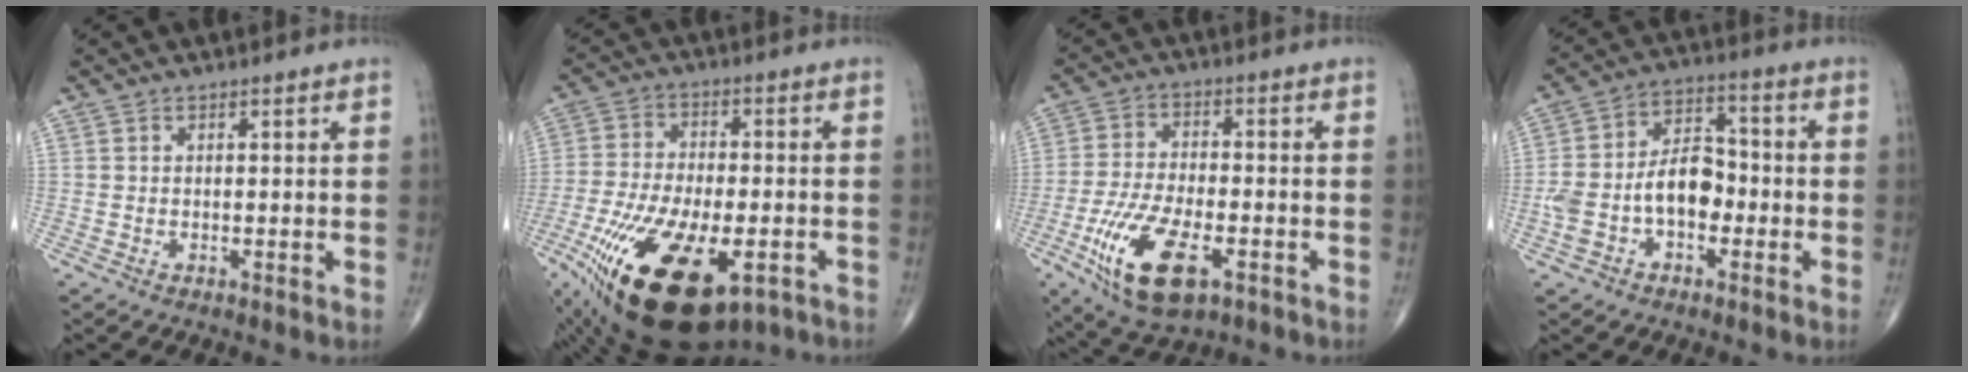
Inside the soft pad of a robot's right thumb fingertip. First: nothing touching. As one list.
[{"total": 23.0, "force": [-10.3, 10.3, 17.8], "torque": [-0.350, -0.003, -0.161]}, {"total": 15.0, "force": [-6.2, 6.6, 12.0], "torque": [-0.235, 0.006, -0.105]}, {"total": 12.1, "force": [-2.7, 7.5, 9.1], "torque": [-0.164, 0.047, -0.056]}]